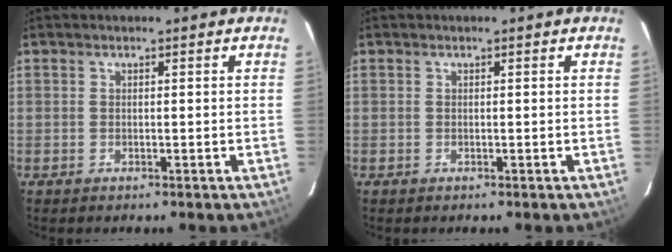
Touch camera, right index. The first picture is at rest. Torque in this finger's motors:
{"motor_torque": [-0.01, 0.01, 0.00, 0.00]}